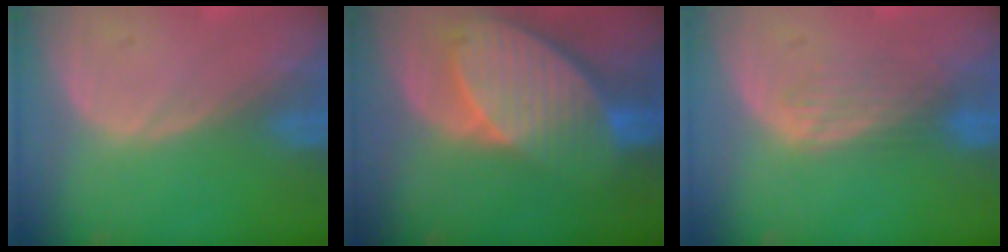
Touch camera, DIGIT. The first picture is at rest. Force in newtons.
{"total": 10.2, "press": 8.8, "slide": 5.0}
{"total": 3.8, "press": 3.2, "slide": 1.9}